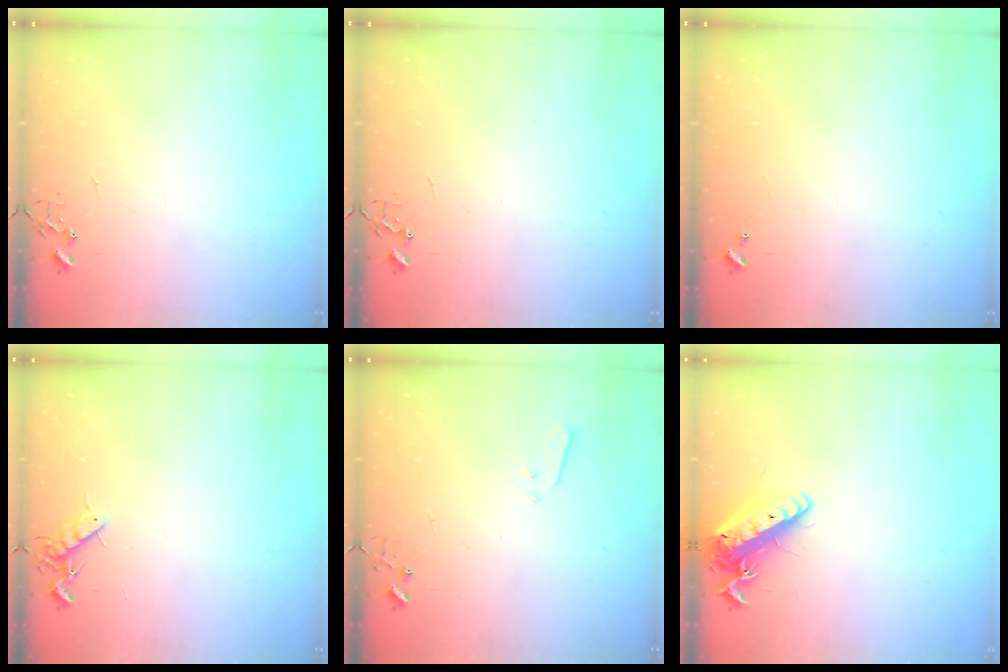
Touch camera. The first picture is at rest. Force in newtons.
{"total": 0.0}
{"total": 5.0, "press": 5.0, "slide": 0.6}
{"total": 7.2, "press": 7.1, "slide": 1.1}
{"total": 3.2, "press": 3.1, "slide": 0.8}
{"total": 14.0, "press": 13.8, "slide": 2.7}